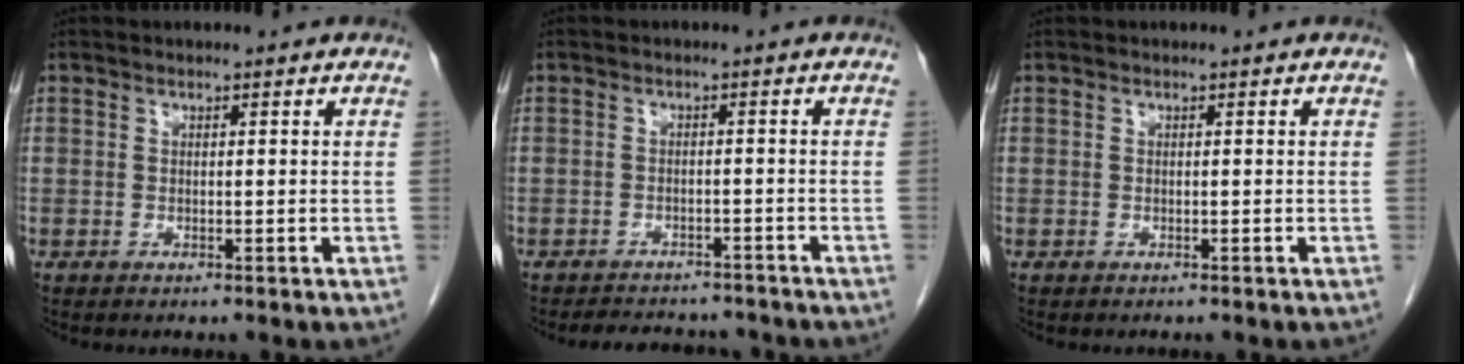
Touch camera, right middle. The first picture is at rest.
{"total": 7.8, "force": [-7.3, 2.3, 1.7], "torque": [-0.029, 0.004, -0.088]}
{"total": 0.0}